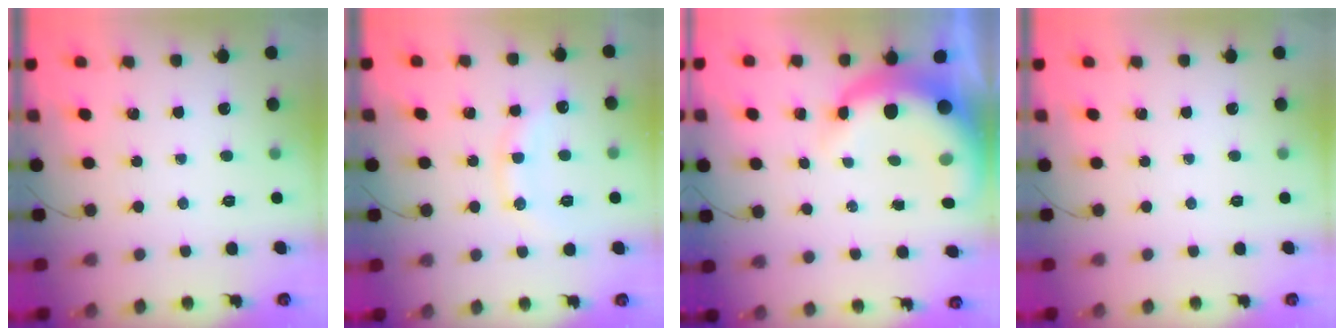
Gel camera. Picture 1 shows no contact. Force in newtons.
{"total": 11.5, "press": 11.5, "slide": 0.7}
{"total": 11.6, "press": 11.3, "slide": 2.7}
{"total": 0.0}